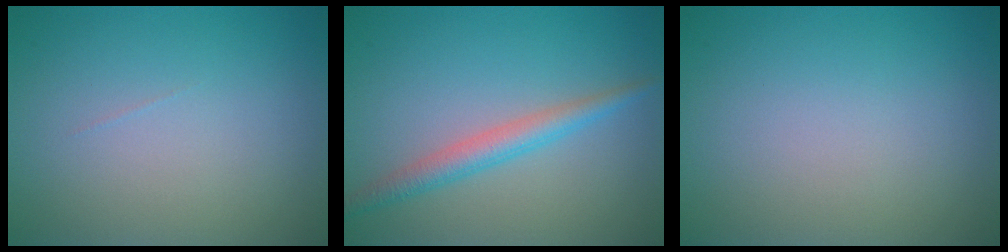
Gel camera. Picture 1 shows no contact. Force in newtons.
{"total": 2.7, "press": 2.7, "slide": 0.1}
{"total": 0.0}